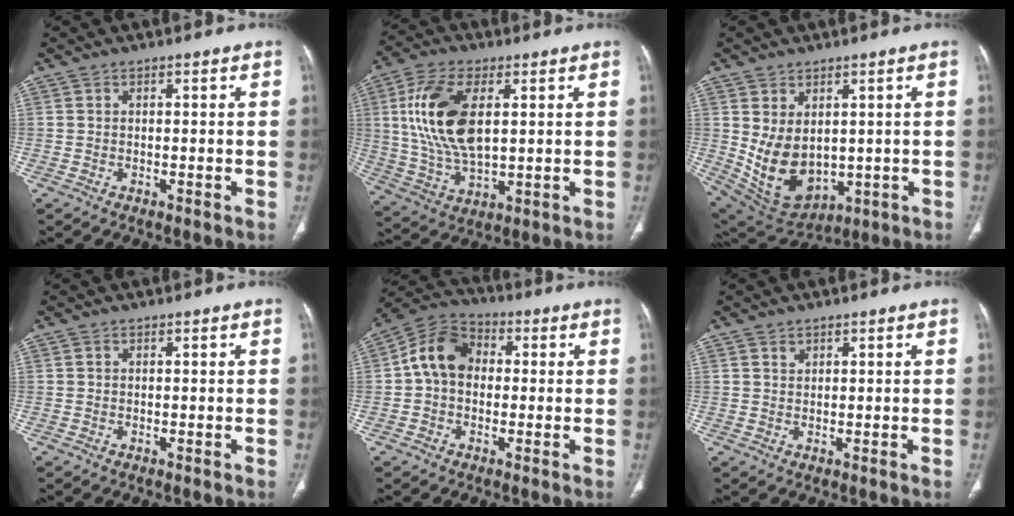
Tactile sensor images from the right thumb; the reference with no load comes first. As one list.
[{"total": 16.1, "force": [3.5, 8.2, 13.4], "torque": [-0.269, -0.009, 0.072]}, {"total": 11.6, "force": [0.7, 8.1, 8.4], "torque": [-0.132, -0.013, 0.051]}, {"total": 0.0}, {"total": 9.8, "force": [0.4, 7.6, 6.3], "torque": [-0.099, 0.029, -0.008]}, {"total": 1.1, "force": [0.8, 0.7, 0.3], "torque": [0.001, -0.005, 0.014]}]